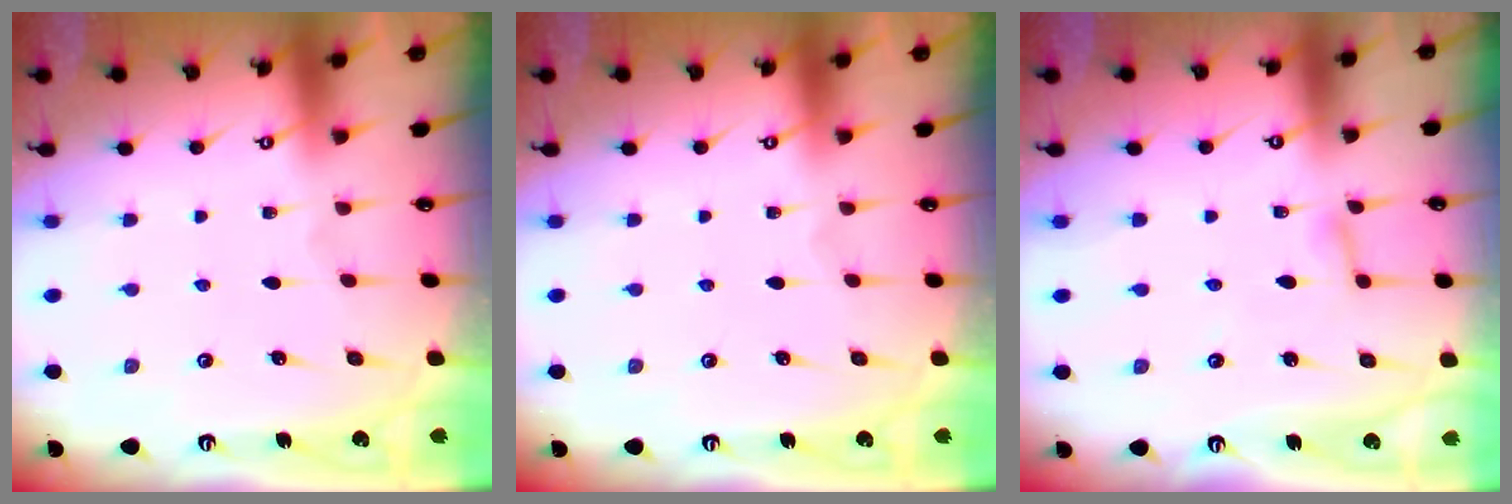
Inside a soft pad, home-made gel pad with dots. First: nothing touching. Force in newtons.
{"total": 0.0}
{"total": 3.9, "press": 3.9, "slide": 0.3}